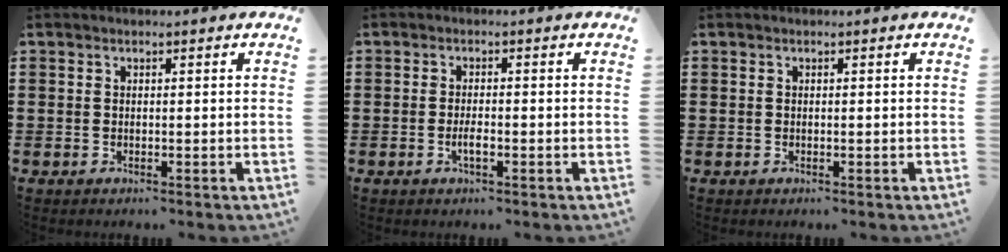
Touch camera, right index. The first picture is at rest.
{"total": 2.1, "force": [-0.9, 0.5, 1.9], "torque": [-0.034, 0.000, -0.015]}
{"total": 0.0}